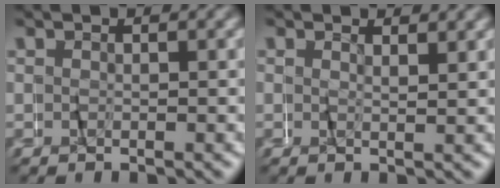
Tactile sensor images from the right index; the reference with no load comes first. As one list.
[{"total": 1.2, "force": [0.8, -0.8, -0.2], "torque": [-0.002, 0.000, 0.014]}]